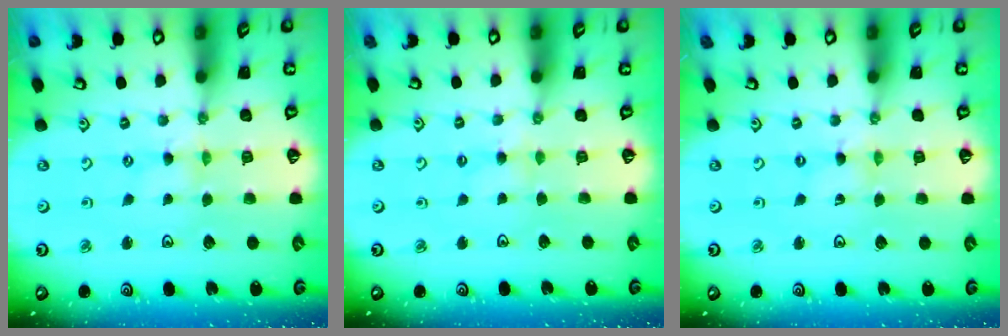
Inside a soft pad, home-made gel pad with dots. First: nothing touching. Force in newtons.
{"total": 2.4, "press": 2.4, "slide": 0.5}
{"total": 0.8, "press": 0.8, "slide": 0.1}